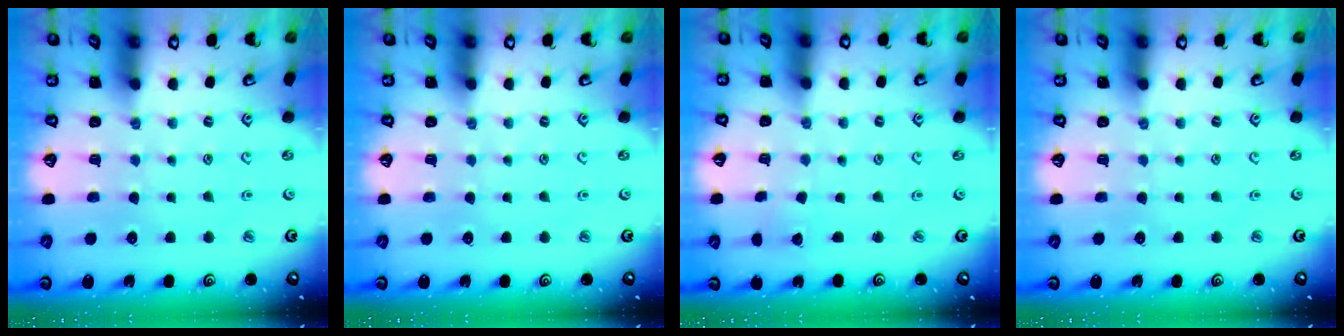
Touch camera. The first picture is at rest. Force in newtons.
{"total": 0.0}
{"total": 1.1, "press": 1.1, "slide": 0.1}
{"total": 0.0}